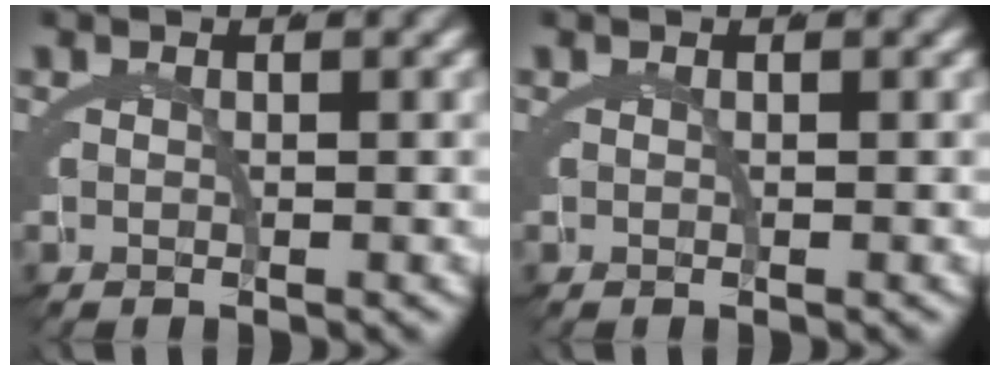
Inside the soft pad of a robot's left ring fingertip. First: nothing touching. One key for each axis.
{"total": 0.0}